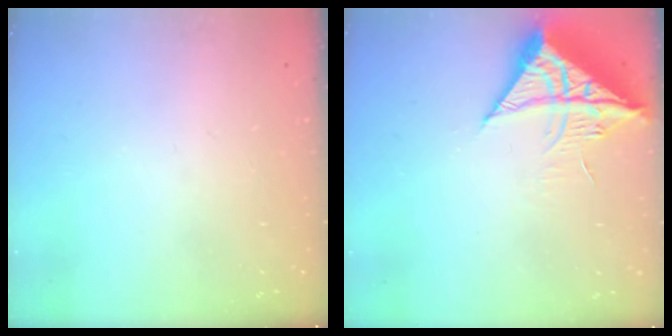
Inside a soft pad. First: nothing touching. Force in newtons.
{"total": 10.5, "press": 10.5, "slide": 1.0}